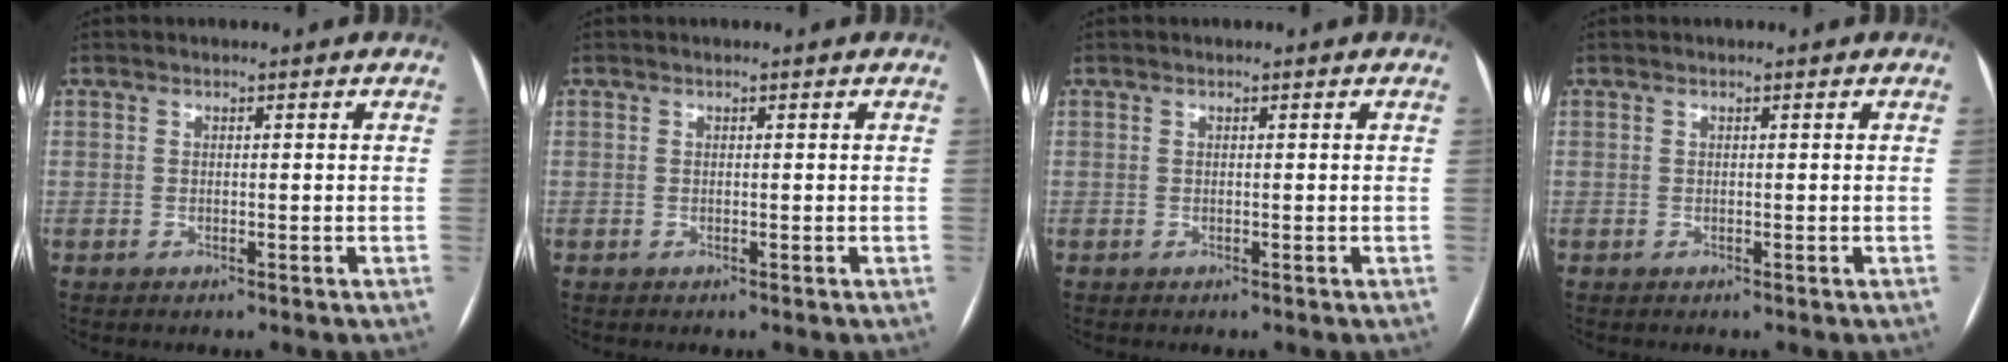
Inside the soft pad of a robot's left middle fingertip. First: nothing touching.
{"total": 0.0}
{"total": 0.0}
{"total": 0.0}